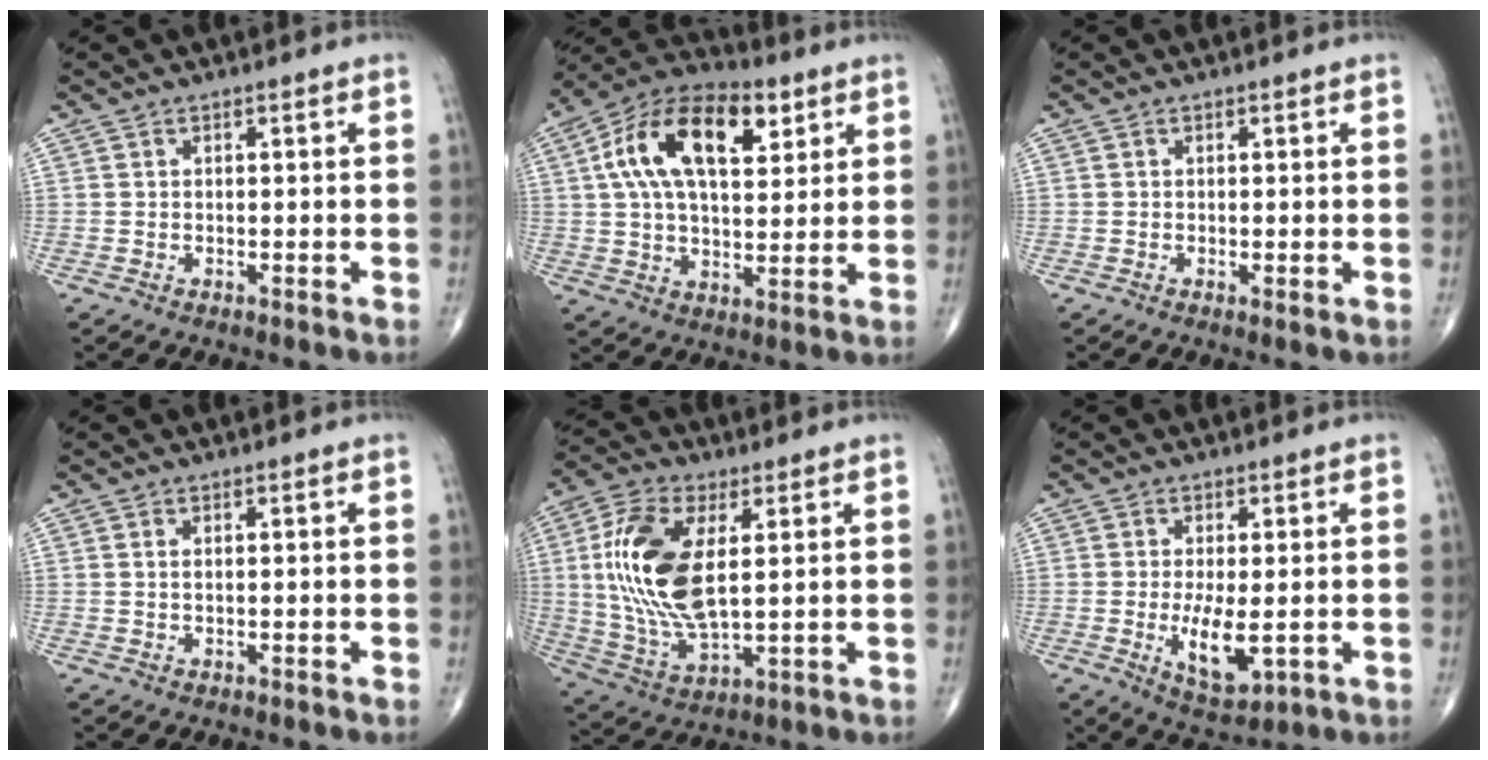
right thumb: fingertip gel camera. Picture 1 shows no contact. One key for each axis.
{"total": 18.8, "fx": 6.4, "fy": 10.0, "fz": 14.6, "tx": -0.234, "ty": 0.006, "tz": 0.102}
{"total": 0.6, "fx": 0.0, "fy": 0.1, "fz": 0.6, "tx": -0.013, "ty": -0.004, "tz": -0.003}
{"total": 0.6, "fx": 0.2, "fy": 0.2, "fz": 0.6, "tx": -0.016, "ty": 0.002, "tz": 0.006}
{"total": 17.5, "fx": 3.0, "fy": 8.2, "fz": 15.2, "tx": -0.313, "ty": -0.010, "tz": 0.063}
{"total": 7.7, "fx": -1.1, "fy": 3.0, "fz": 7.0, "tx": -0.120, "ty": -0.020, "tz": -0.010}